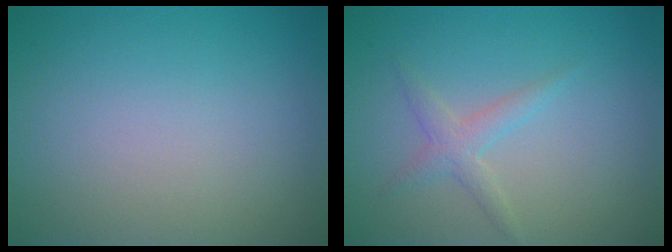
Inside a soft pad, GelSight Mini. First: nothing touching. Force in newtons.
{"total": 1.8, "press": 1.8, "slide": 0.1}